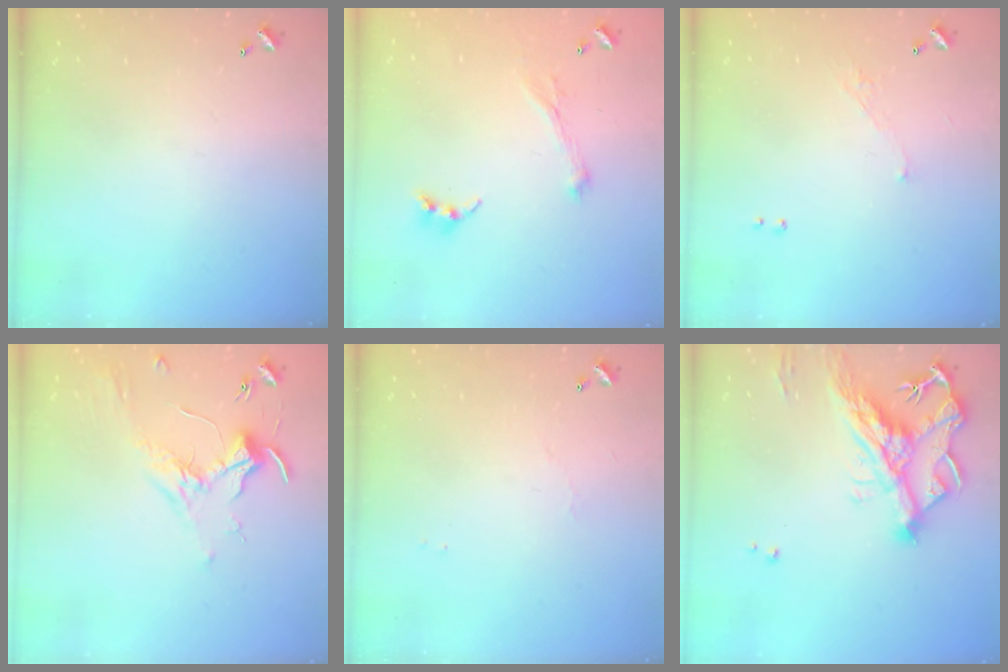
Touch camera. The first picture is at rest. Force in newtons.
{"total": 0.9, "press": 0.4, "slide": 0.8}
{"total": 3.1, "press": 3.1, "slide": 0.7}
{"total": 1.7, "press": 1.5, "slide": 0.8}
{"total": 1.6, "press": 1.5, "slide": 0.5}
{"total": 13.8, "press": 13.6, "slide": 2.1}